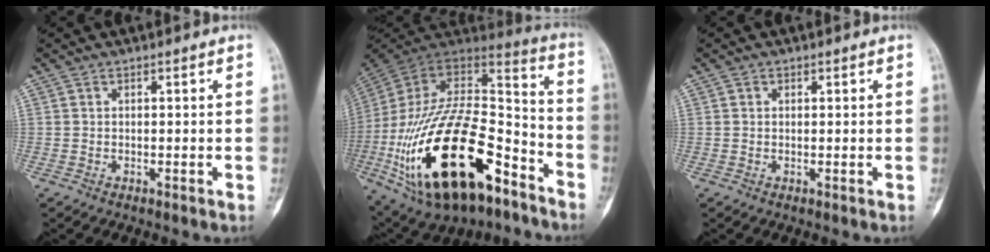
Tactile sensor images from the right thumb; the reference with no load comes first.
{"total": 35.4, "force": [-15.2, 16.9, 27.1], "torque": [-0.540, 0.045, -0.246]}
{"total": 0.5, "force": [0.2, 0.5, 0.1], "torque": [0.002, 0.001, 0.003]}